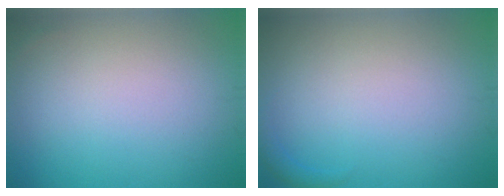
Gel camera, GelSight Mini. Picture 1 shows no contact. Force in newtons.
{"total": 0.7, "press": 0.7, "slide": 0.1}